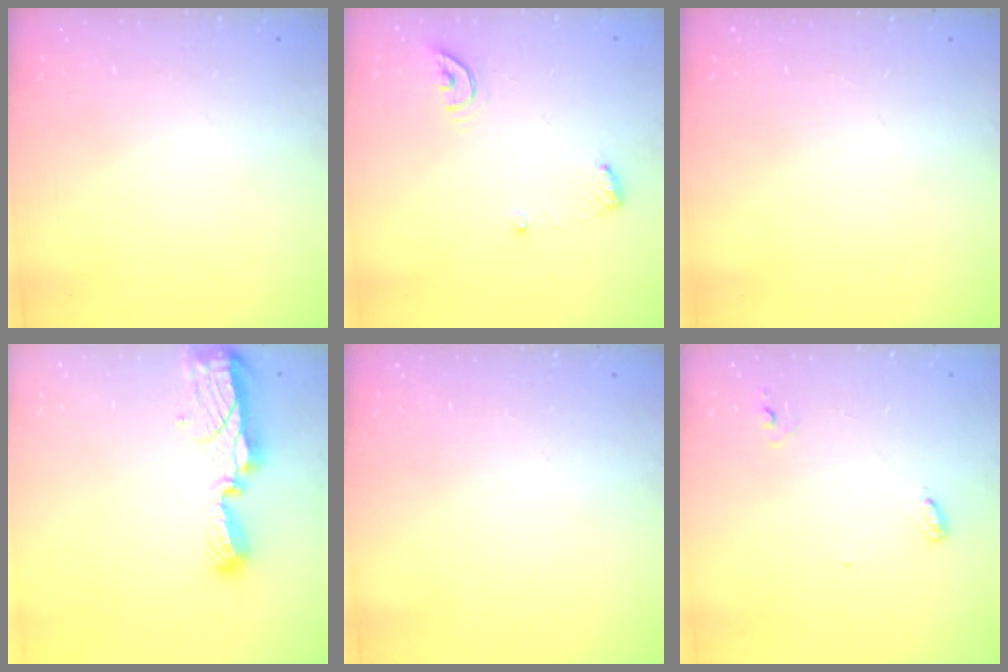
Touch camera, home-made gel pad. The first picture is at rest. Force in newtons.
{"total": 6.4, "press": 6.4, "slide": 0.6}
{"total": 0.0}
{"total": 8.3, "press": 8.3, "slide": 0.8}
{"total": 0.0}
{"total": 5.0, "press": 5.0, "slide": 0.4}